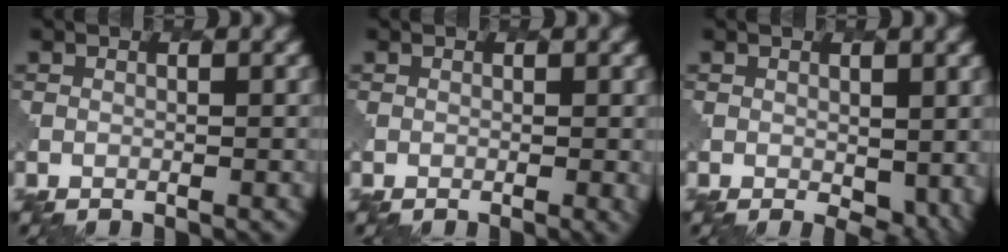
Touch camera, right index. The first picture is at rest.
{"total": 1.1, "force": [-0.1, 0.3, 1.0], "torque": [-0.012, -0.001, 0.001]}
{"total": 4.0, "force": [0.2, 2.4, 3.2], "torque": [-0.050, -0.014, 0.013]}